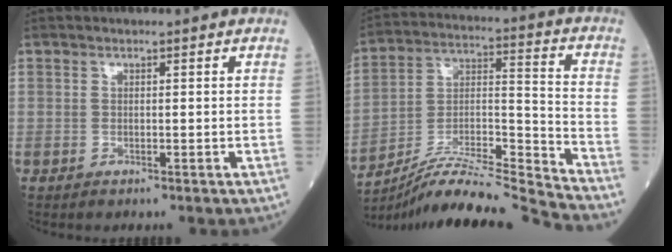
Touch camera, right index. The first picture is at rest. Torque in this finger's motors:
{"motor_torque": [-0.02, -0.02, 0.26, 0.09]}